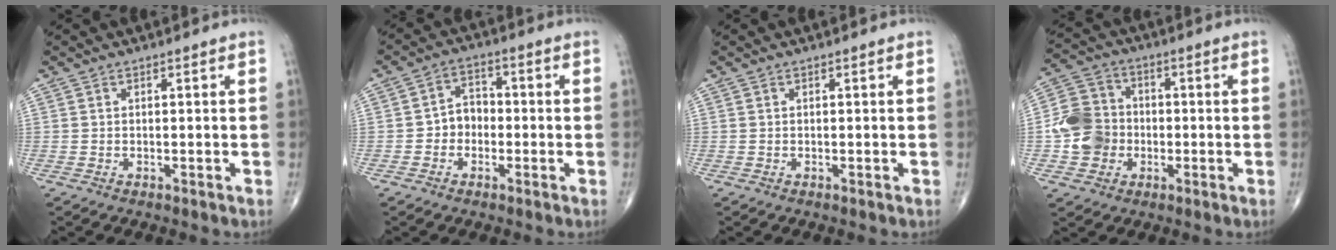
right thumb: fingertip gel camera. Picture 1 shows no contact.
{"total": 5.0, "force": [-1.0, 4.1, 2.7], "torque": [-0.020, 0.025, -0.028]}
{"total": 0.0}
{"total": 9.7, "force": [-1.7, 8.6, 4.1], "torque": [-0.058, 0.022, -0.038]}